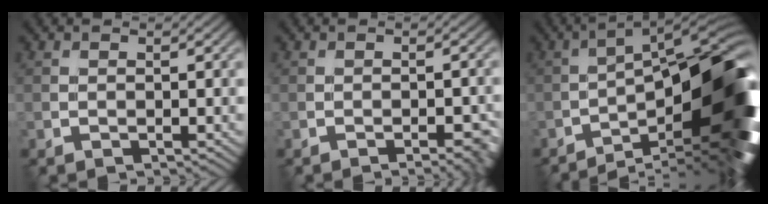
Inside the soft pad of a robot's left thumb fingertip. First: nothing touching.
{"total": 2.9, "force": [-1.6, 0.7, 2.4], "torque": [-0.029, 0.001, -0.016]}
{"total": 15.3, "force": [-6.6, 4.5, 13.0], "torque": [-0.164, 0.002, -0.111]}